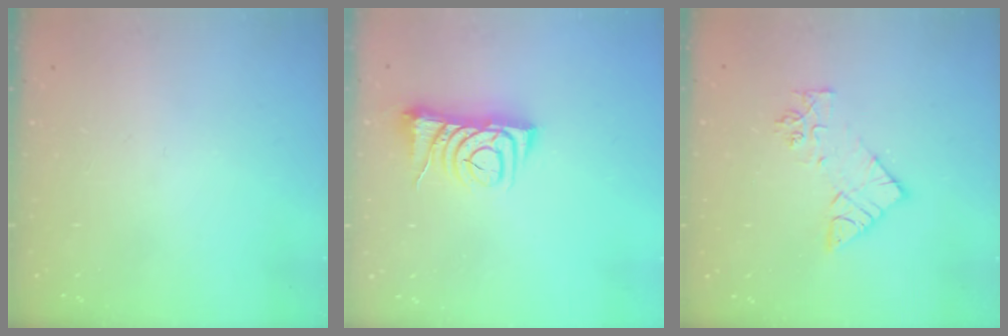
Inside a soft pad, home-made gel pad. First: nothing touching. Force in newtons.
{"total": 7.1, "press": 7.1, "slide": 1.0}
{"total": 10.2, "press": 10.1, "slide": 0.9}